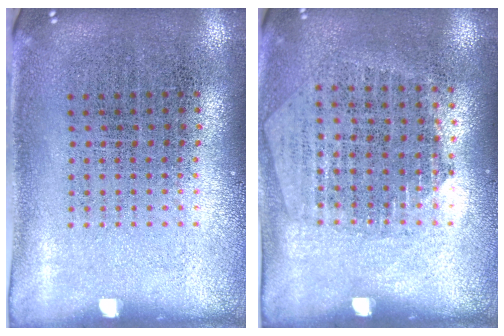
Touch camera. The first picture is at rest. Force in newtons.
{"total": 1.3, "press": 1.2, "slide": 0.5}